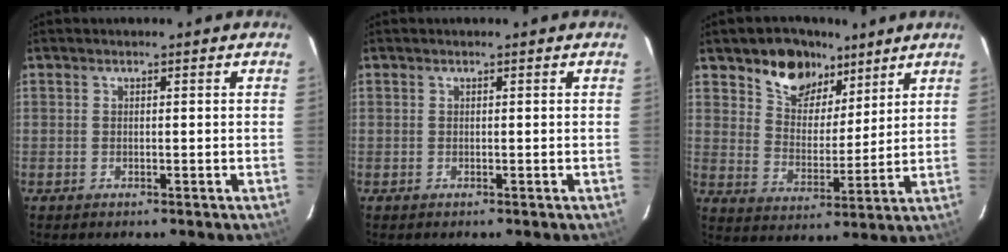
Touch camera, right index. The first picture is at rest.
{"total": 0.0}
{"total": 11.0, "force": [7.4, 7.1, 4.0], "torque": [-0.072, 0.006, 0.132]}